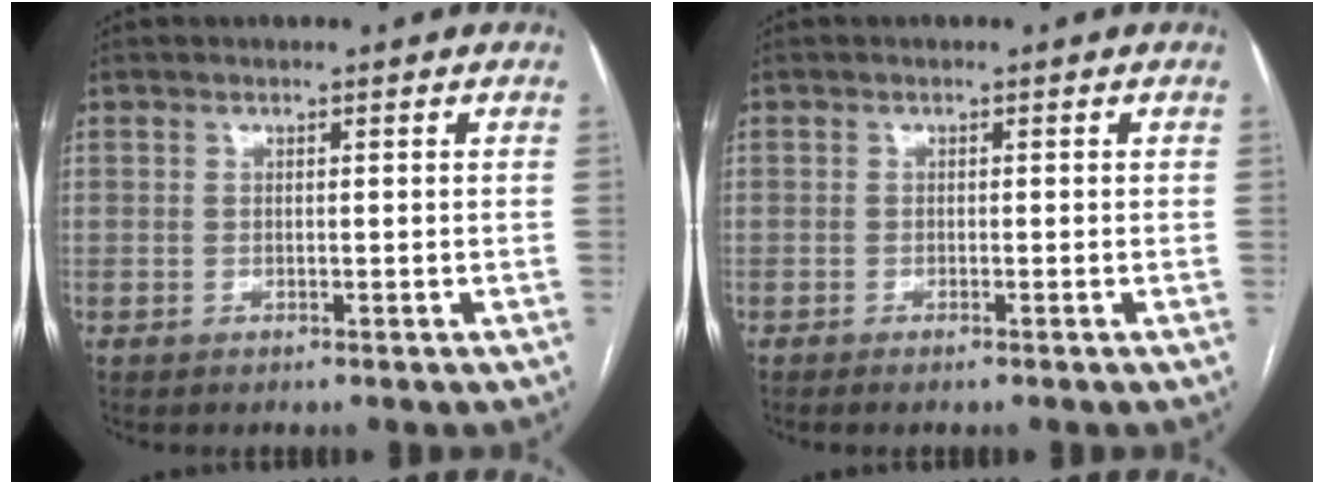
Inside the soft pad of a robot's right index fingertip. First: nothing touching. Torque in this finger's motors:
{"motor_torque": [0.11, 0.26, -0.03, 0.01]}